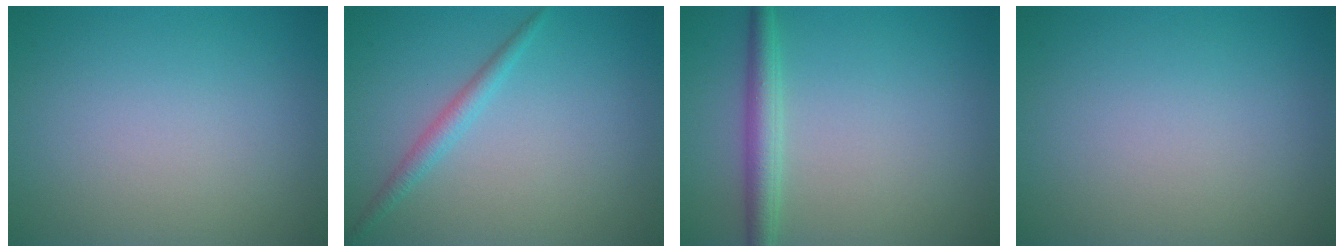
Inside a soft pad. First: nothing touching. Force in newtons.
{"total": 1.7, "press": 1.7, "slide": 0.1}
{"total": 2.7, "press": 2.7, "slide": 0.1}
{"total": 0.0}